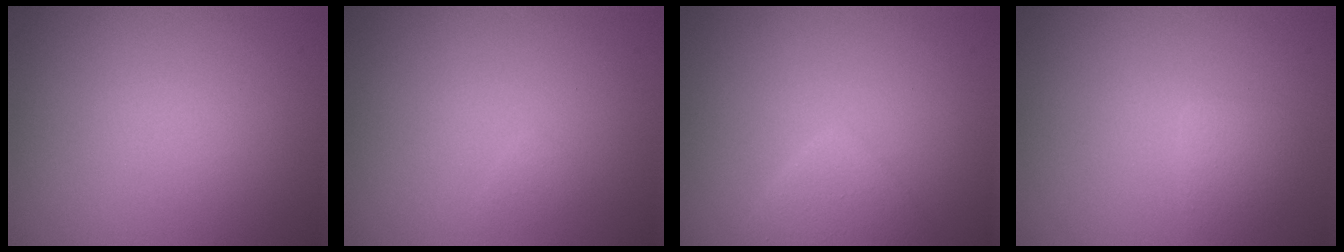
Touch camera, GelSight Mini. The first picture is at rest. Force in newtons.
{"total": 0.6, "press": 0.6, "slide": 0.0}
{"total": 2.1, "press": 2.1, "slide": 0.1}
{"total": 1.3, "press": 1.3, "slide": 0.1}